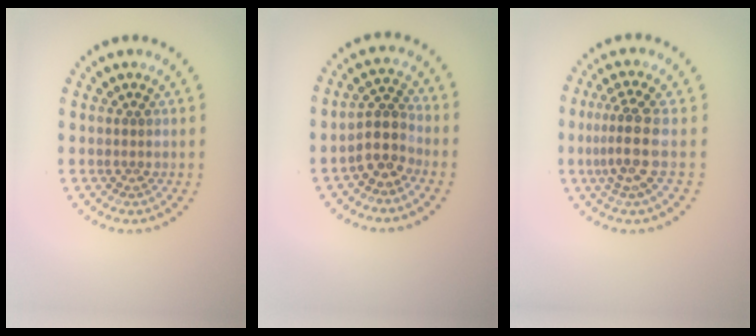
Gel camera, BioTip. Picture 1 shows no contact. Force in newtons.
{"total": 2.9, "press": 2.3, "slide": 1.7}
{"total": 3.3, "press": 2.5, "slide": 2.2}